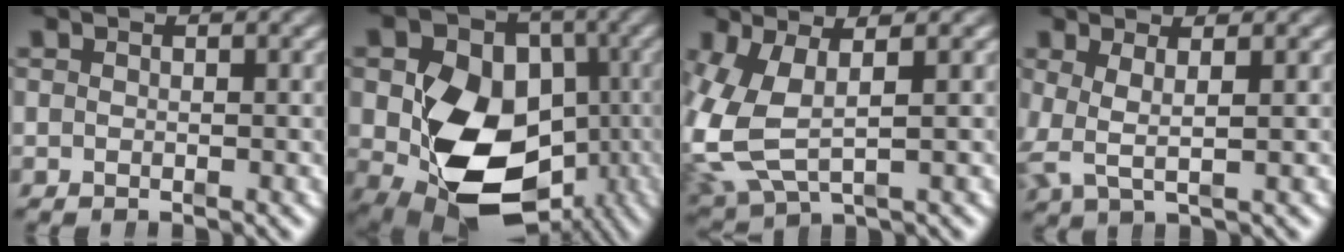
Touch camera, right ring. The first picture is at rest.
{"total": 16.7, "force": [-4.3, 12.2, 10.5], "torque": [-0.214, -0.076, -0.035]}
{"total": 7.6, "force": [0.0, 5.6, 5.2], "torque": [-0.150, -0.025, 0.012]}
{"total": 3.6, "force": [0.3, 2.1, 2.9], "torque": [-0.079, -0.014, 0.008]}